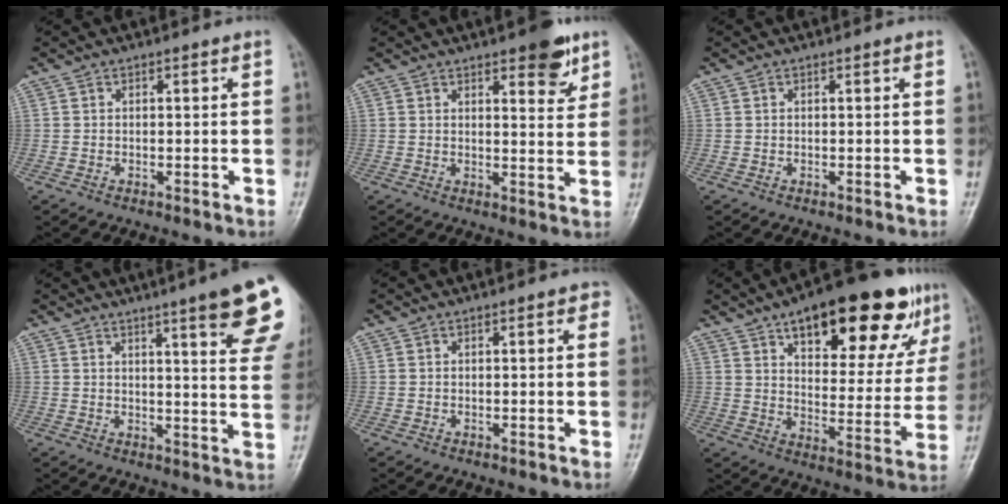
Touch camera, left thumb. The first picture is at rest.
{"total": 7.0, "force": [4.3, 2.6, 4.9], "torque": [-0.042, -0.023, 0.052]}
{"total": 0.0}
{"total": 16.6, "force": [9.7, 2.1, 13.3], "torque": [-0.152, -0.035, 0.109]}
{"total": 1.5, "force": [0.5, 0.7, 1.3], "torque": [-0.011, 0.003, 0.002]}
{"total": 24.4, "force": [14.0, 9.7, 17.4], "torque": [-0.199, -0.028, 0.204]}